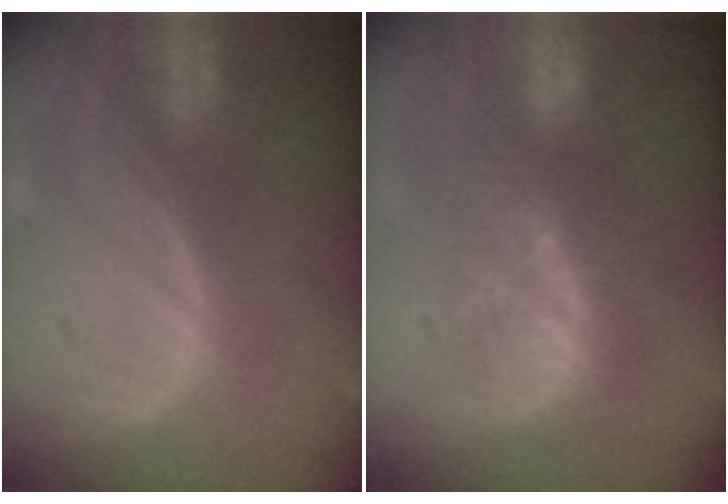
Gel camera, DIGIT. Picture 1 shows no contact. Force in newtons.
{"total": 7.6, "press": 7.1, "slide": 2.8}